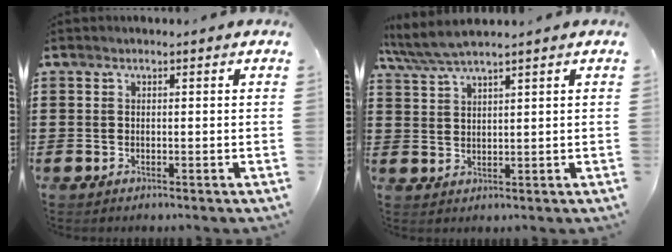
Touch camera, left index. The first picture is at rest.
{"total": 4.2, "force": [3.6, 0.2, 2.2], "torque": [-0.053, -0.007, 0.066]}